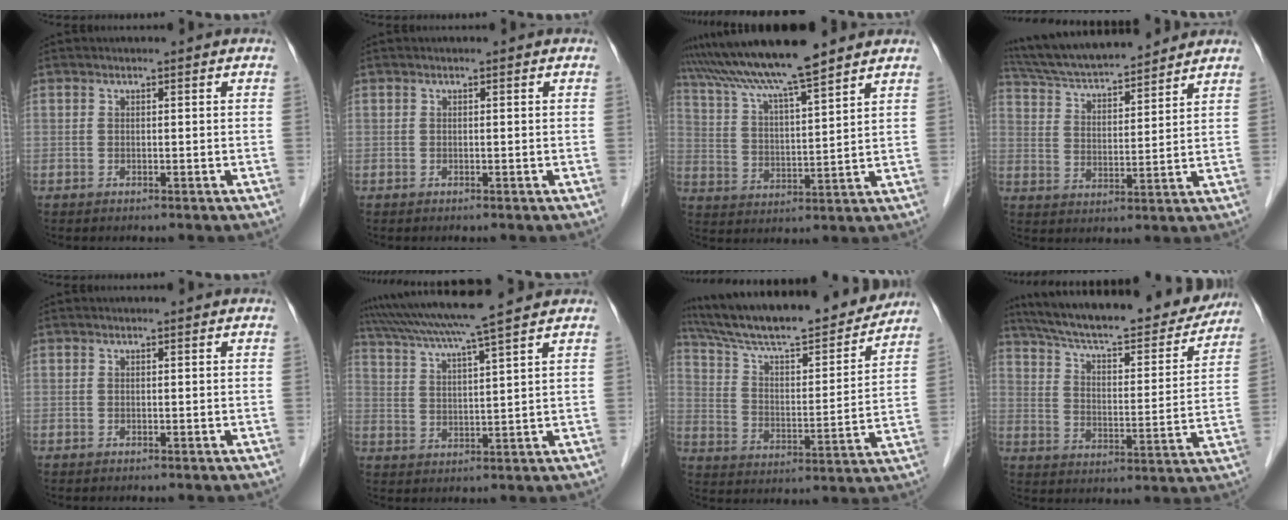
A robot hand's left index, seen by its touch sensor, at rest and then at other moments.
{"total": 0.0}
{"total": 14.0, "force": [11.9, -0.1, 7.3], "torque": [-0.135, 0.020, 0.209]}
{"total": 15.7, "force": [14.4, 2.0, 5.9], "torque": [-0.109, 0.023, 0.244]}
{"total": 0.0}
{"total": 11.9, "force": [10.1, -1.6, 6.2], "torque": [-0.114, 0.019, 0.162]}
{"total": 22.9, "force": [20.2, 3.2, 10.2], "torque": [-0.172, 0.001, 0.306]}
{"total": 26.0, "force": [22.6, 5.4, 11.5], "torque": [-0.189, -0.007, 0.310]}